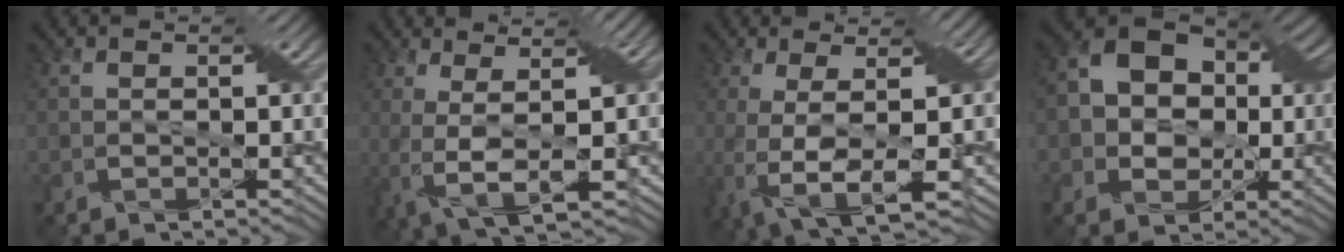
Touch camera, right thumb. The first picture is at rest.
{"total": 7.1, "force": [-0.1, 1.7, 6.9], "torque": [-0.134, 0.005, -0.001]}
{"total": 9.1, "force": [-2.0, 2.5, 8.5], "torque": [-0.158, -0.004, -0.030]}
{"total": 11.8, "force": [0.6, 9.5, 7.0], "torque": [-0.125, 0.020, -0.004]}